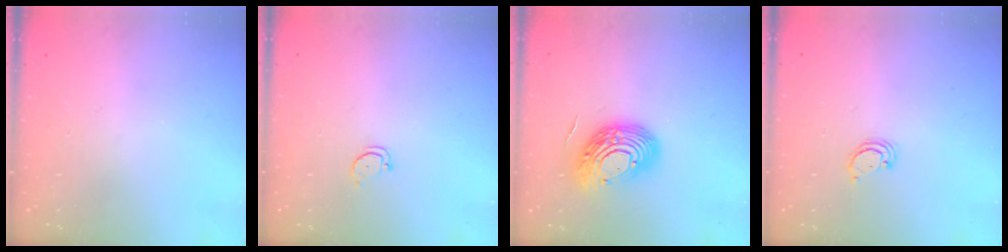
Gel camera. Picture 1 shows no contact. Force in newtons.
{"total": 2.2, "press": 2.2, "slide": 0.2}
{"total": 15.3, "press": 15.3, "slide": 0.9}
{"total": 2.4, "press": 2.4, "slide": 0.2}